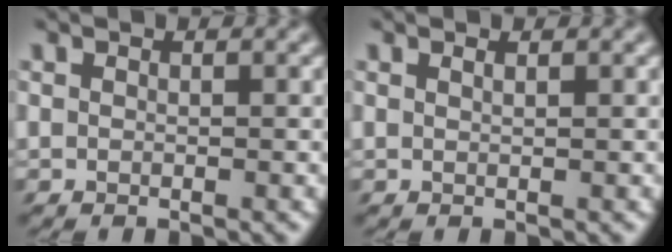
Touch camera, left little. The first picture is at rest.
{"total": 0.6, "force": [0.4, -0.4, 0.1], "torque": [-0.003, -0.001, 0.008]}